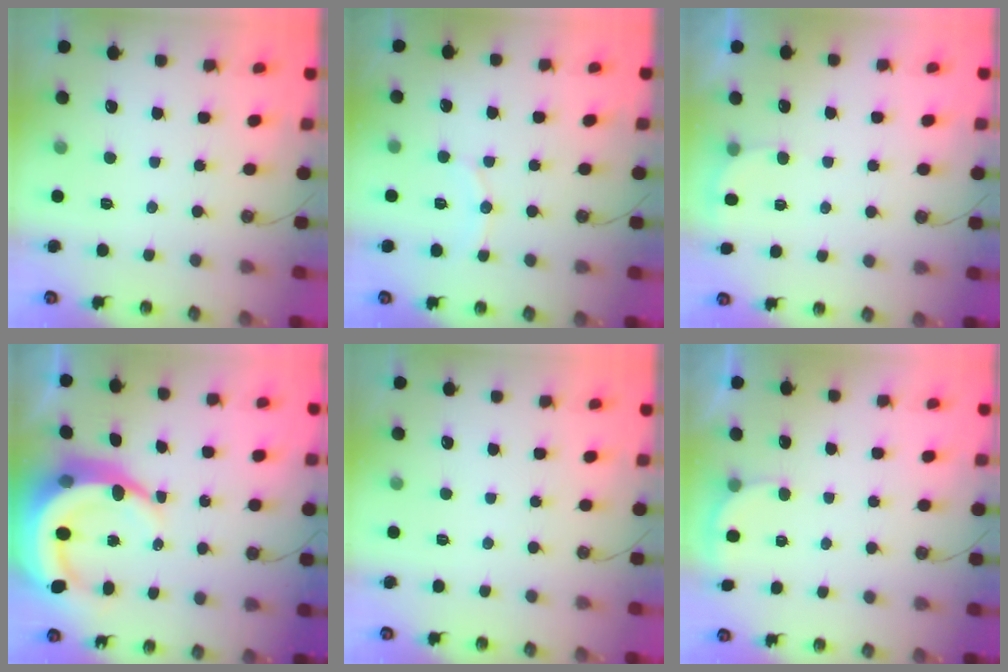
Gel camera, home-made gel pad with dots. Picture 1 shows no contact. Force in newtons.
{"total": 7.2, "press": 6.7, "slide": 2.6}
{"total": 3.0, "press": 2.8, "slide": 1.0}
{"total": 13.0, "press": 12.9, "slide": 1.7}
{"total": 0.0}
{"total": 2.5, "press": 2.4, "slide": 0.7}